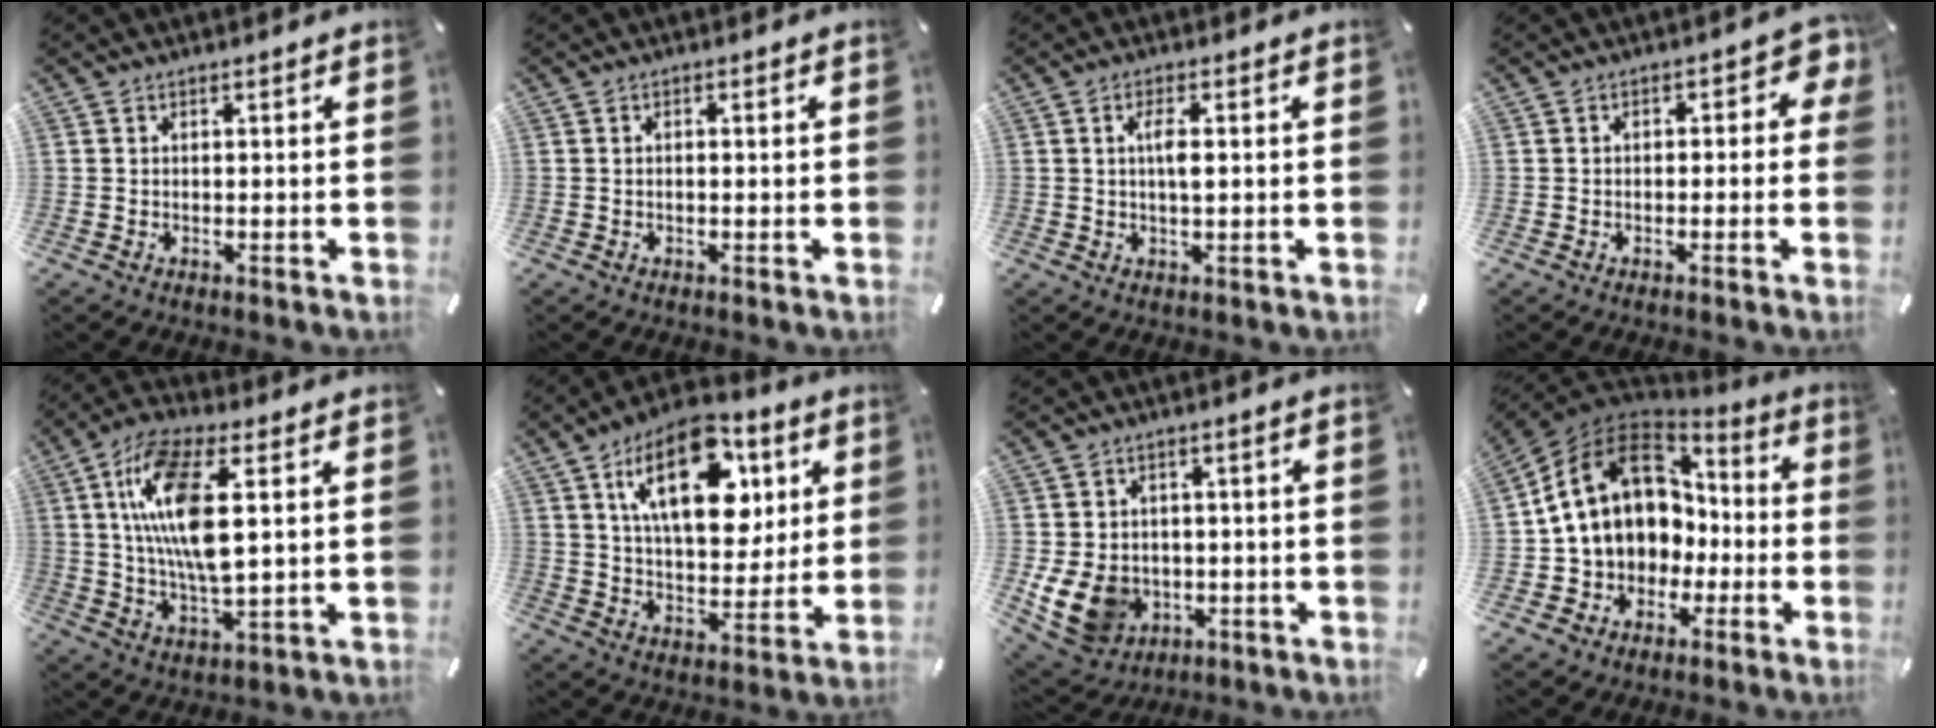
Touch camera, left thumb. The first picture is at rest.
{"total": 0.8, "force": [-0.1, 0.3, 0.7], "torque": [-0.013, 0.001, -0.003]}
{"total": 3.7, "force": [0.5, 0.9, 3.5], "torque": [-0.071, 0.001, 0.006]}
{"total": 3.8, "force": [-0.4, 2.4, 2.9], "torque": [-0.039, 0.008, -0.012]}
{"total": 15.4, "force": [3.9, 5.9, 13.7], "torque": [-0.283, -0.006, 0.064]}
{"total": 20.4, "force": [8.4, 11.5, 14.5], "torque": [-0.230, -0.017, 0.139]}
{"total": 9.7, "force": [-2.0, 8.4, 4.6], "torque": [-0.105, 0.007, -0.033]}
{"total": 16.3, "force": [2.7, 13.4, 8.9], "torque": [-0.198, -0.001, 0.053]}